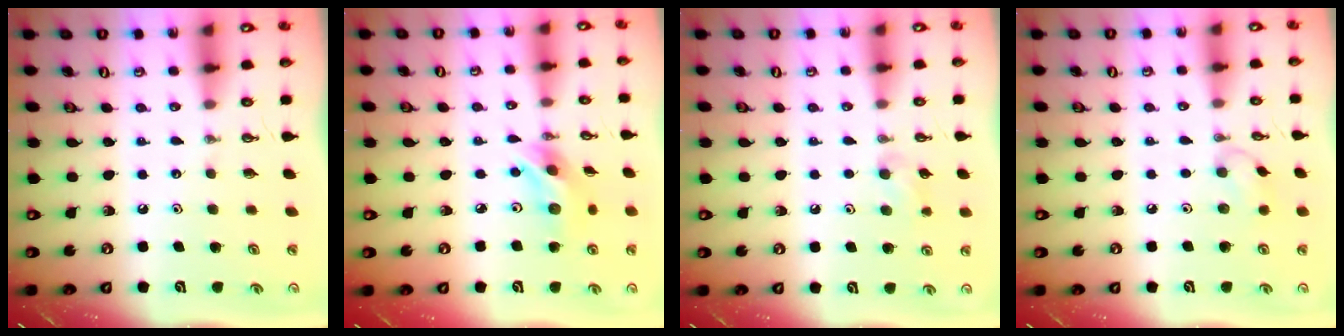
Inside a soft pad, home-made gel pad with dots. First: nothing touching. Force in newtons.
{"total": 11.0, "press": 11.0, "slide": 0.6}
{"total": 7.8, "press": 7.0, "slide": 3.6}
{"total": 6.8, "press": 6.8, "slide": 0.7}